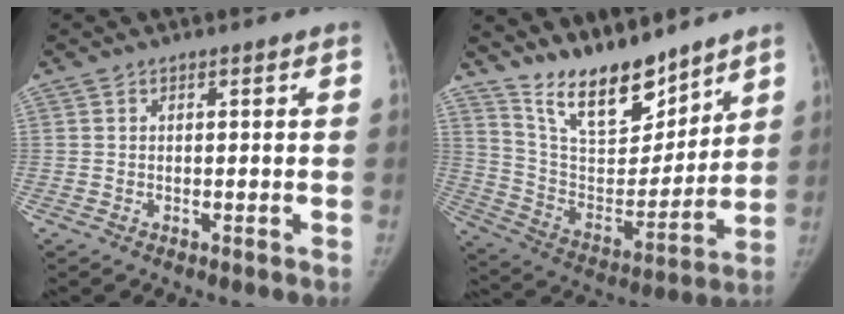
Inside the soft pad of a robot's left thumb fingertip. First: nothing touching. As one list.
[{"total": 16.4, "force": [13.5, 5.8, 7.4], "torque": [-0.079, -0.093, 0.251]}]